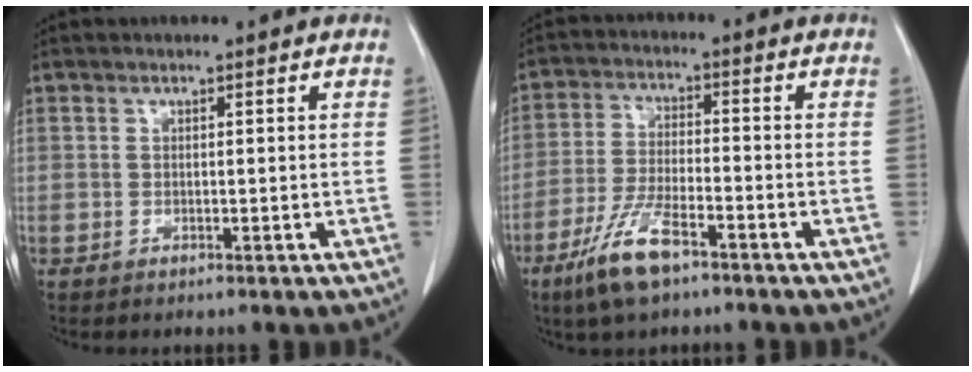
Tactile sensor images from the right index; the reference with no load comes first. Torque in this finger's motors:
{"motor_torque": [0.89, -0.72, 0.51, 0.15]}